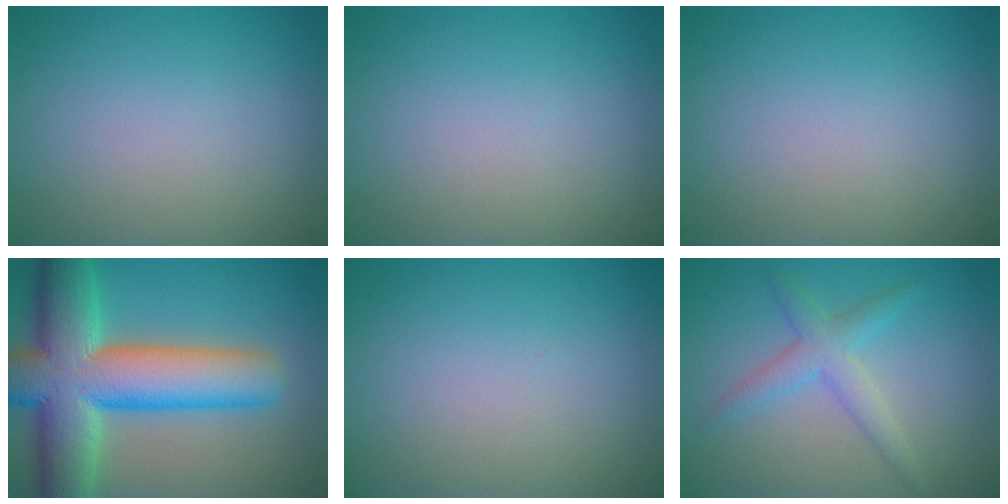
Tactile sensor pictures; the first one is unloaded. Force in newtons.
{"total": 0.0}
{"total": 0.0}
{"total": 14.4, "press": 14.3, "slide": 0.7}
{"total": 0.0}
{"total": 2.9, "press": 2.9, "slide": 0.1}